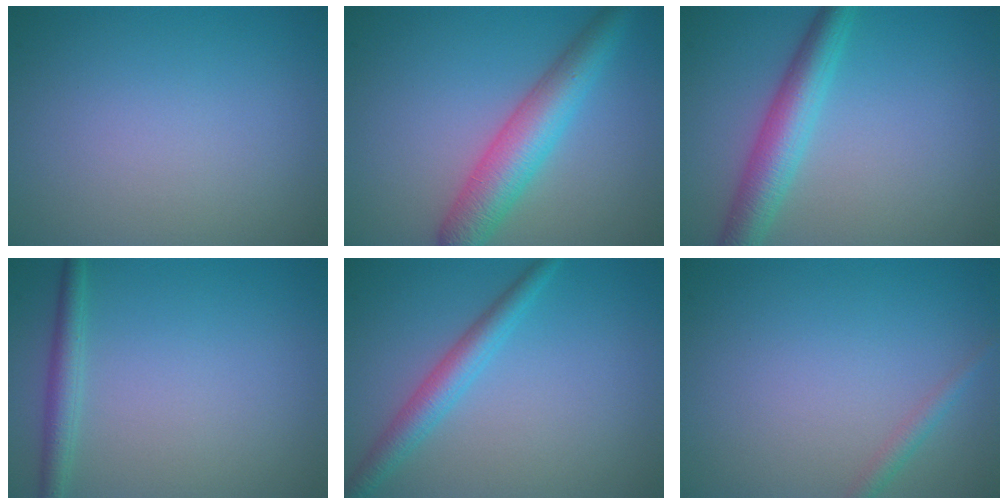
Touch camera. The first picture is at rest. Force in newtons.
{"total": 5.4, "press": 5.4, "slide": 0.2}
{"total": 4.5, "press": 4.5, "slide": 0.1}
{"total": 2.1, "press": 2.1, "slide": 0.0}
{"total": 3.0, "press": 3.0, "slide": 0.1}
{"total": 1.2, "press": 1.2, "slide": 0.0}